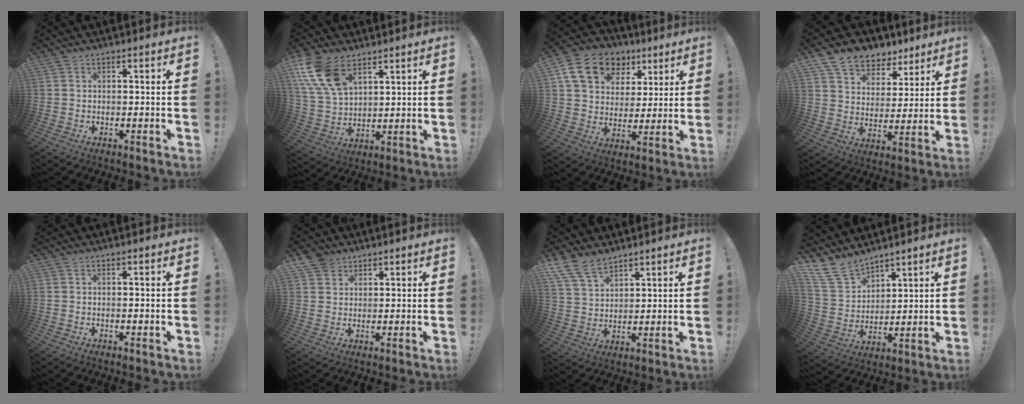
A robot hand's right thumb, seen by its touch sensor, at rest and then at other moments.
{"total": 14.1, "force": [8.3, 7.8, 8.3], "torque": [-0.180, -0.029, 0.161]}
{"total": 16.8, "force": [8.4, 12.1, 8.1], "torque": [-0.128, -0.032, 0.161]}
{"total": 10.4, "force": [7.5, 6.7, 2.6], "torque": [-0.048, -0.055, 0.148]}
{"total": 0.0}
{"total": 4.5, "force": [3.2, 3.1, 0.6], "torque": [-0.013, -0.015, 0.062]}
{"total": 9.6, "force": [7.6, 4.6, 3.7], "torque": [-0.079, -0.041, 0.151]}
{"total": 12.4, "force": [10.4, 5.9, 3.5], "torque": [-0.086, -0.069, 0.203]}